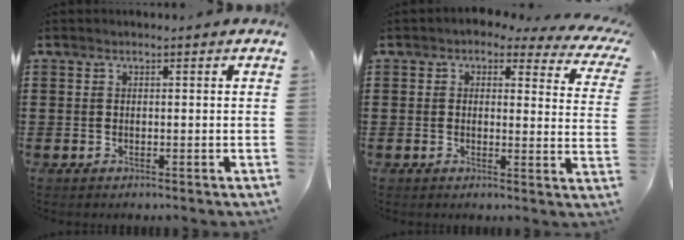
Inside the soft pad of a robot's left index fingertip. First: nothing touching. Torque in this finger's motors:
{"motor_torque": [2.14, 0.00, 0.38, 0.00]}